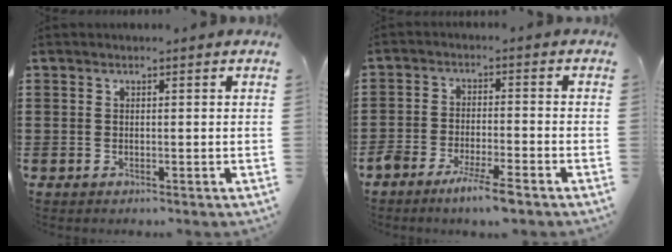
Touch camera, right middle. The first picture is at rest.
{"total": 5.1, "force": [-4.1, 0.6, 3.0], "torque": [-0.059, -0.004, -0.074]}